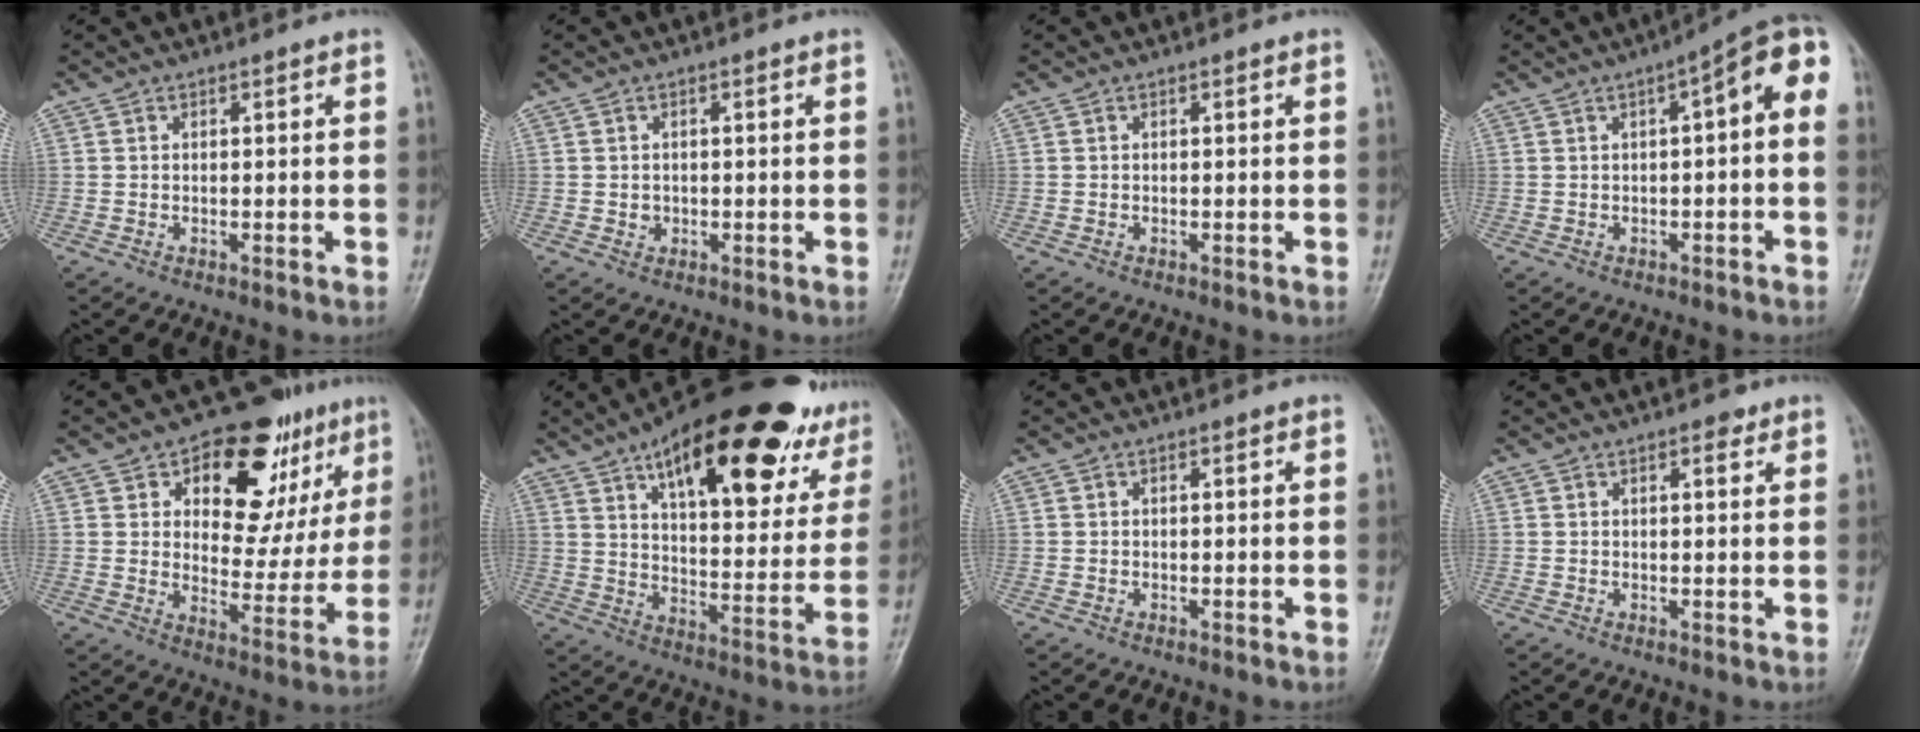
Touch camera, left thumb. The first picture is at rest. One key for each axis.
{"total": 1.3, "fx": -0.2, "fy": 1.2, "fz": 0.4, "tx": 0.003, "ty": 0.005, "tz": -0.001}
{"total": 0.0}
{"total": 8.6, "fx": 1.1, "fy": 2.8, "fz": 8.1, "tx": -0.097, "ty": 0.038, "tz": 0.003}
{"total": 19.7, "fx": 9.2, "fy": 10.9, "fz": 13.6, "tx": -0.122, "ty": -0.027, "tz": 0.131}
{"total": 31.8, "fx": 19.2, "fy": 12.4, "fz": 22.1, "tx": -0.286, "ty": -0.031, "tz": 0.279}
{"total": 0.0}
{"total": 1.7, "fx": 1.0, "fy": 0.8, "fz": 1.1, "tx": -0.005, "ty": -0.001, "tz": 0.011}